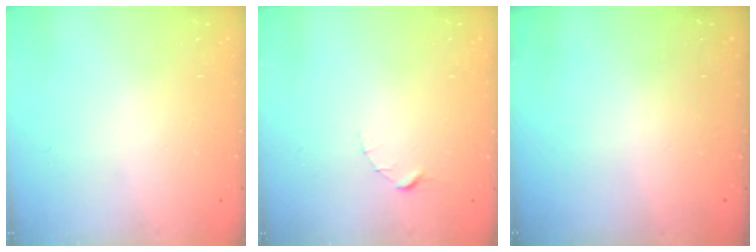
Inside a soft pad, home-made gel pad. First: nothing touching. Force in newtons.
{"total": 1.5, "press": 1.5, "slide": 0.2}
{"total": 0.0}